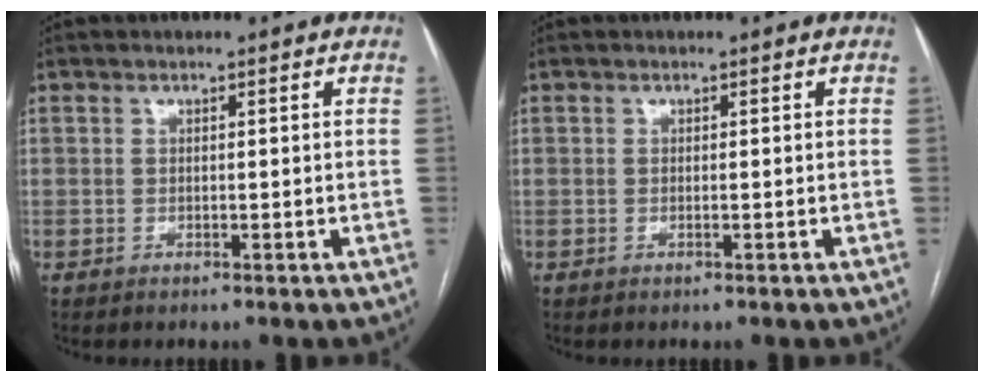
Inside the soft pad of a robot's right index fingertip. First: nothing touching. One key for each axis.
{"total": 0.0}